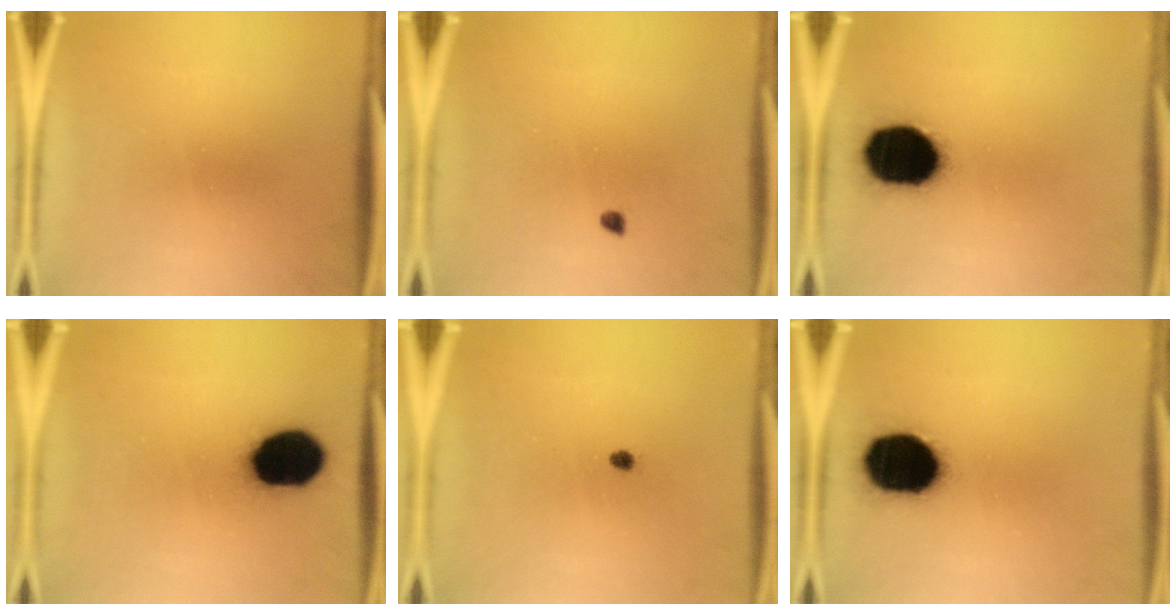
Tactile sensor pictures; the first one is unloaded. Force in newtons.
{"total": 1.0}
{"total": 19.0}
{"total": 17.6}
{"total": 1.0}
{"total": 19.0}